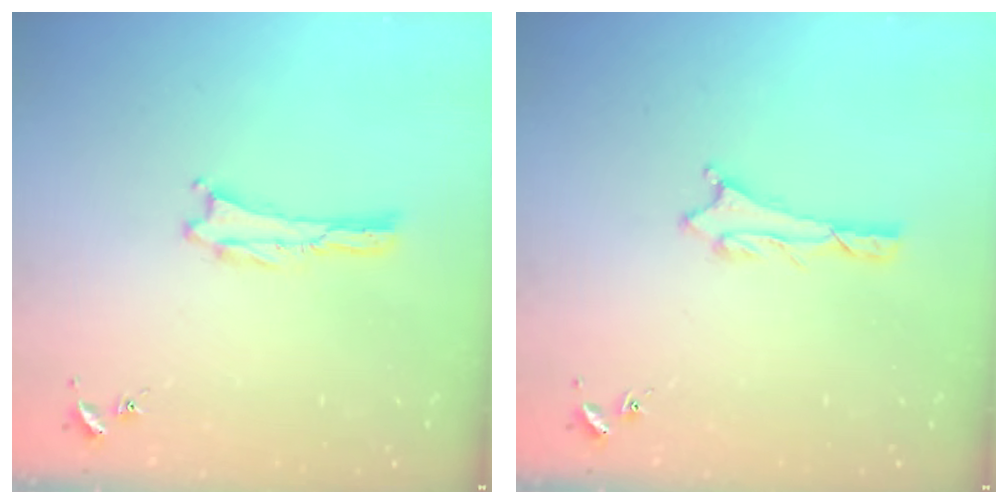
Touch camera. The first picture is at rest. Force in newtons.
{"total": 1.1, "press": 1.0, "slide": 0.1}